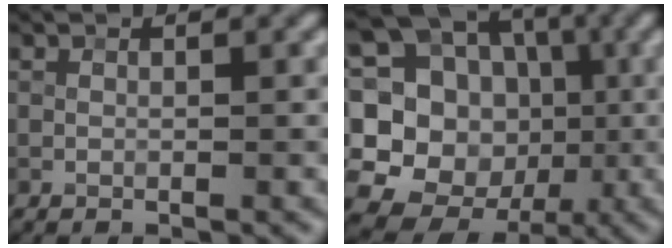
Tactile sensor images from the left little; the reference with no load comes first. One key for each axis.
{"total": 20.0, "fx": -1.0, "fy": 18.3, "fz": 8.0, "tx": -0.198, "ty": 0.033, "tz": -0.044}